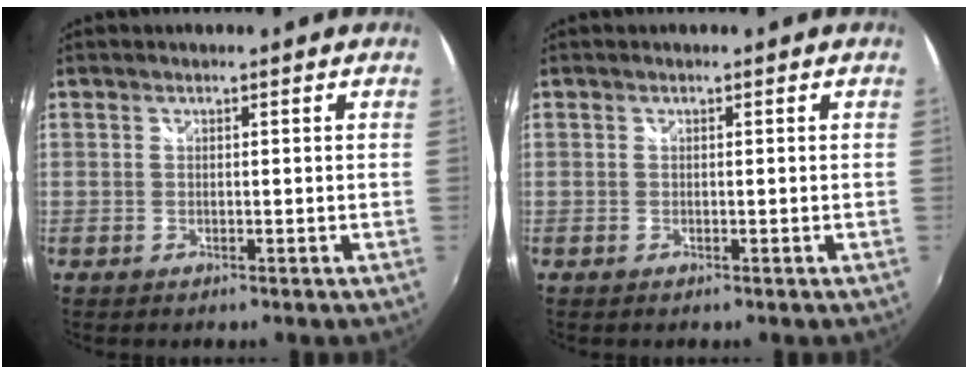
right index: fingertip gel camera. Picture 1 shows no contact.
{"total": 0.0}